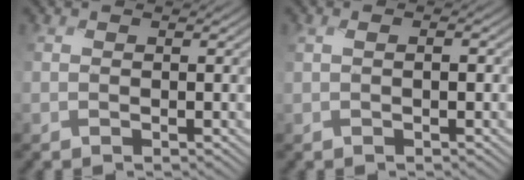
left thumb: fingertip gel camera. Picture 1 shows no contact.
{"total": 2.0, "force": [-0.1, 0.9, 1.7], "torque": [-0.034, 0.002, 0.001]}